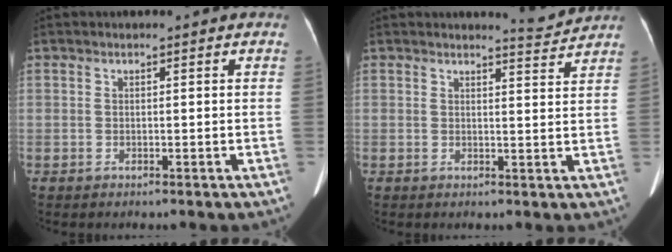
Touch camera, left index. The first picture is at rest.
{"total": 2.9, "force": [2.8, -0.7, -0.4], "torque": [-0.008, -0.022, 0.037]}